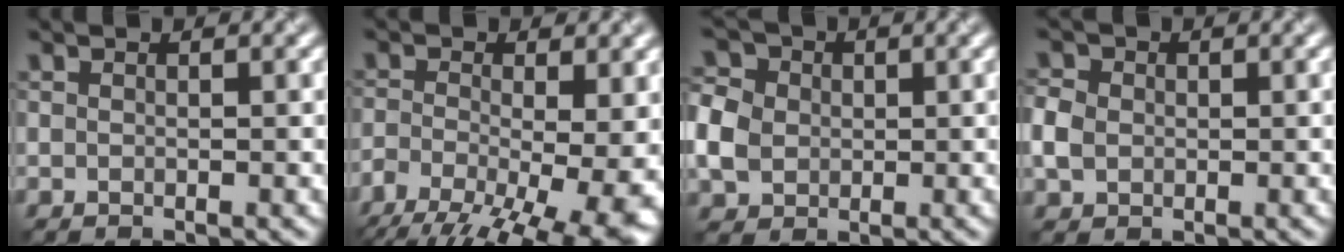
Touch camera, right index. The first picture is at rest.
{"total": 14.7, "force": [-7.7, 7.0, 10.4], "torque": [-0.175, -0.032, -0.086]}
{"total": 5.4, "force": [0.0, 4.7, 2.6], "torque": [-0.067, 0.019, -0.008]}
{"total": 2.6, "force": [0.1, 2.3, 1.1], "torque": [-0.031, 0.010, -0.004]}